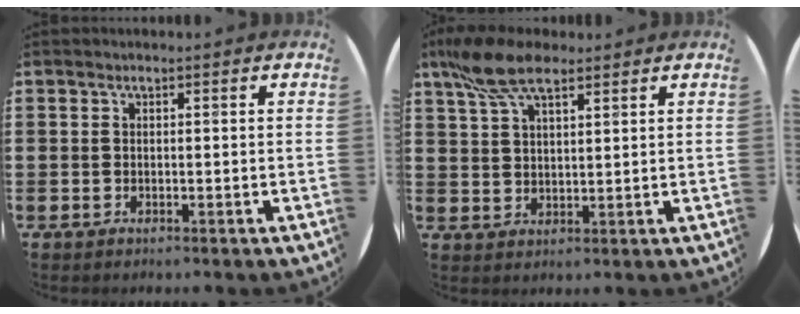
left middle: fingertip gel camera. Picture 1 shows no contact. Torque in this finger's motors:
{"motor_torque": [1.27, -0.87, 0.39, 0.15]}